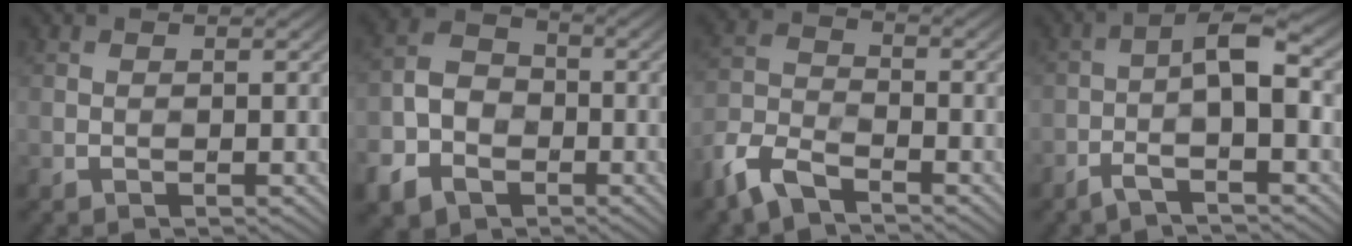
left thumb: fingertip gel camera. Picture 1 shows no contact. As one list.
[{"total": 8.5, "force": [-3.1, 6.6, 4.3], "torque": [-0.109, -0.018, -0.076]}, {"total": 6.2, "force": [-3.9, 2.8, 3.9], "torque": [-0.084, -0.003, -0.102]}, {"total": 6.0, "force": [-1.3, 1.4, 5.7], "torque": [-0.089, 0.014, -0.027]}]